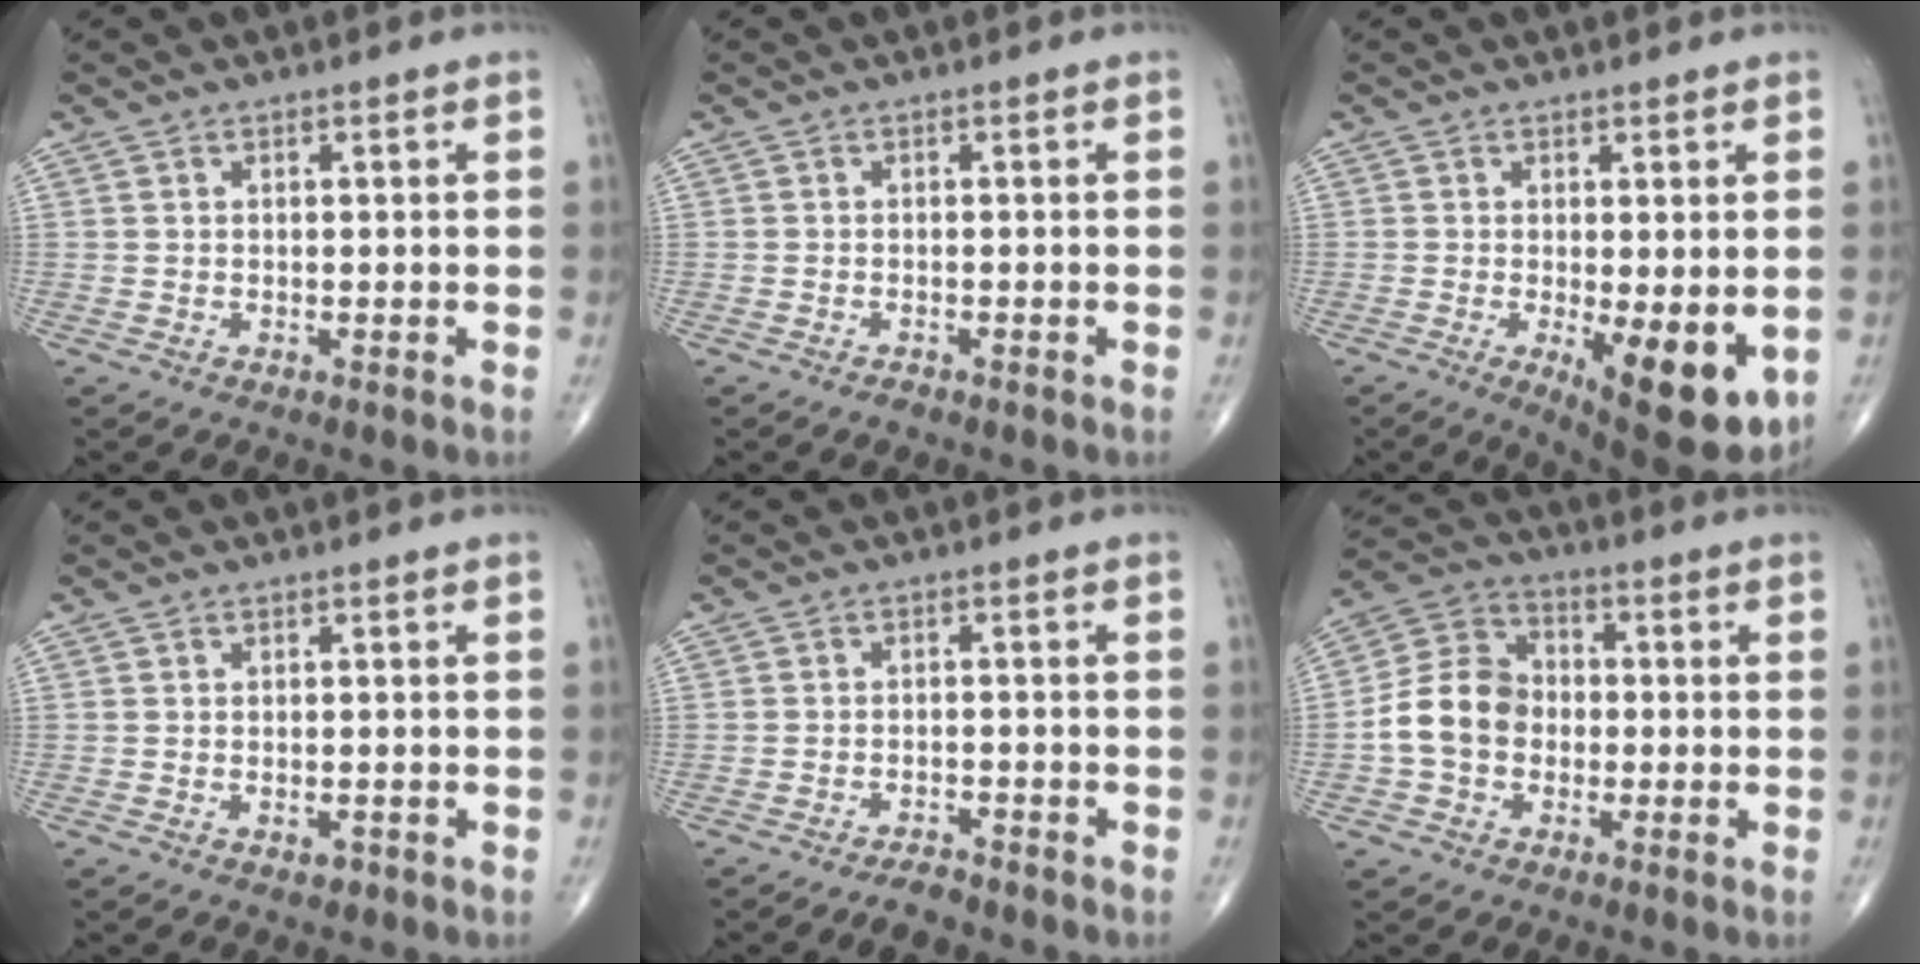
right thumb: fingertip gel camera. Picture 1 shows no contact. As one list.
[{"total": 1.0, "force": [-0.8, 0.4, 0.4], "torque": [-0.011, 0.004, -0.013]}, {"total": 12.0, "force": [-3.0, 4.2, 10.9], "torque": [-0.140, -0.024, -0.030]}, {"total": 1.3, "force": [-0.6, 0.7, 0.9], "torque": [-0.014, 0.002, -0.009]}, {"total": 3.0, "force": [-2.6, 0.8, 1.2], "torque": [-0.025, 0.010, -0.045]}, {"total": 10.9, "force": [-1.6, 8.8, 6.3], "torque": [-0.107, 0.038, -0.042]}]